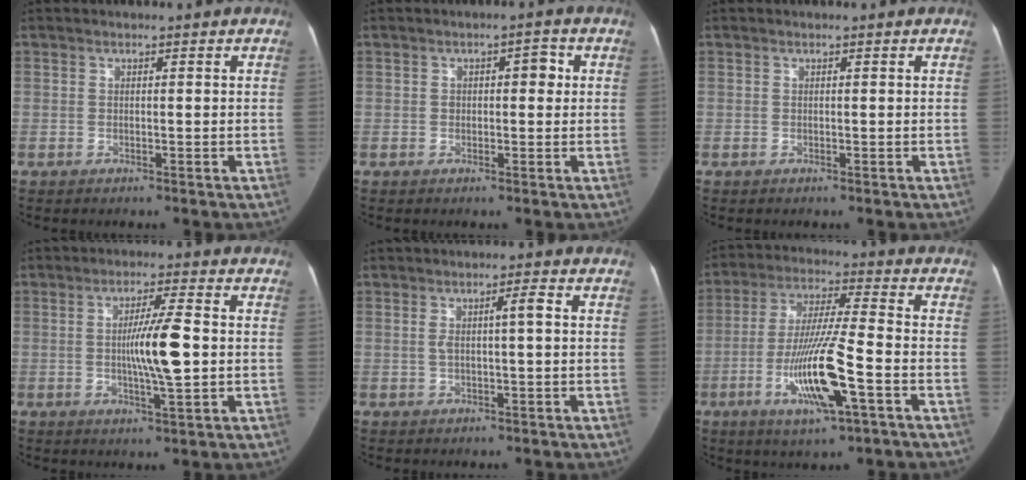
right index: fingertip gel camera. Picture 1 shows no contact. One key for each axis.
{"total": 3.4, "fx": 0.5, "fy": 1.9, "fz": 2.7, "tx": -0.041, "ty": 0.027, "tz": 0.010}
{"total": 0.0}
{"total": 8.6, "fx": -0.3, "fy": 0.7, "fz": 8.6, "tx": -0.151, "ty": 0.003, "tz": -0.009}
{"total": 3.6, "fx": 0.3, "fy": 0.5, "fz": 3.5, "tx": -0.065, "ty": 0.014, "tz": 0.008}
{"total": 14.3, "fx": -4.9, "fy": 1.1, "fz": 13.4, "tx": -0.262, "ty": -0.012, "tz": -0.088}